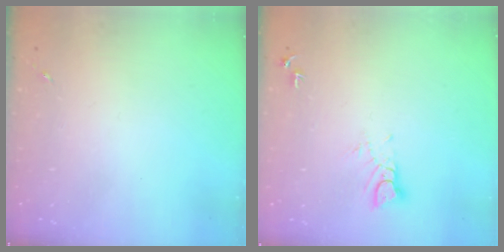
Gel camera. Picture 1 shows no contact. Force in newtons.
{"total": 4.3, "press": 4.3, "slide": 0.4}